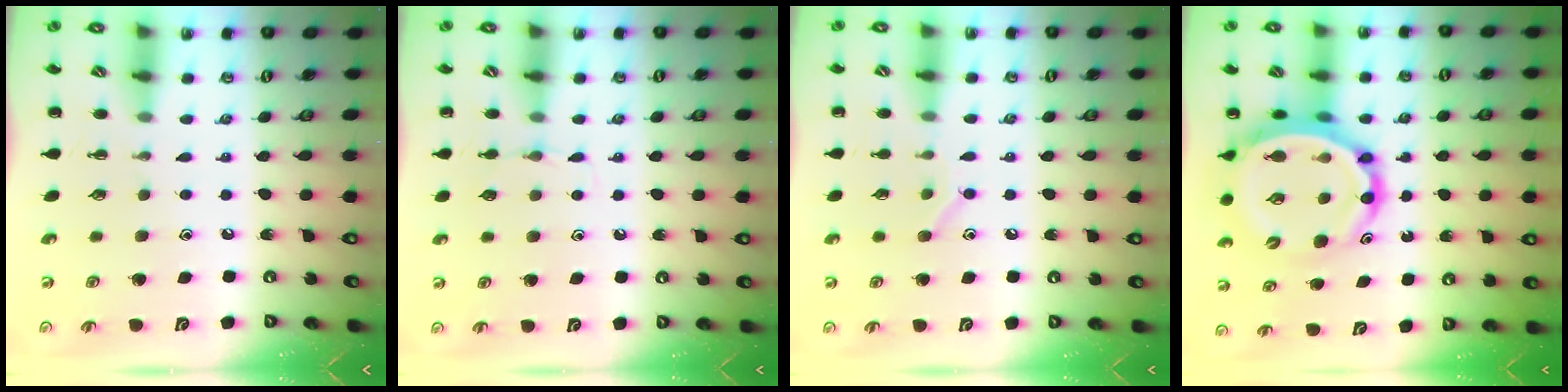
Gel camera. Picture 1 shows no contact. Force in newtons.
{"total": 4.1, "press": 3.9, "slide": 1.4}
{"total": 8.0, "press": 7.8, "slide": 1.8}
{"total": 14.2, "press": 13.6, "slide": 4.2}